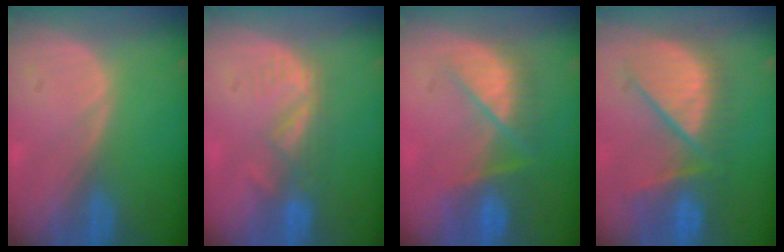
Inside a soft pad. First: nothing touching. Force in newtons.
{"total": 4.3, "press": 4.0, "slide": 1.7}
{"total": 7.5, "press": 7.3, "slide": 1.9}
{"total": 10.3, "press": 9.6, "slide": 3.7}